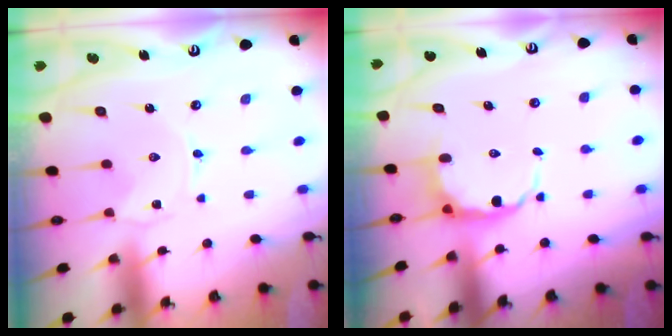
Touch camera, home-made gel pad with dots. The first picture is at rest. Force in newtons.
{"total": 7.7, "press": 7.4, "slide": 1.9}